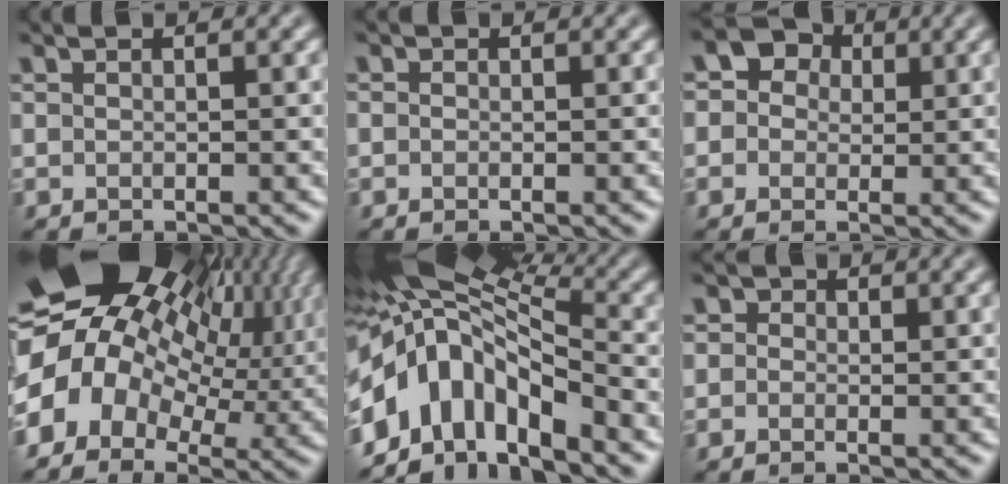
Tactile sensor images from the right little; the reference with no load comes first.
{"total": 0.0}
{"total": 6.6, "force": [2.3, 5.4, 2.9], "torque": [-0.028, 0.033, -0.003]}
{"total": 15.8, "force": [3.3, 11.3, 10.6], "torque": [-0.193, 0.013, 0.068]}
{"total": 10.7, "force": [-3.5, 5.7, 8.4], "torque": [-0.145, 0.005, -0.077]}
{"total": 1.8, "force": [0.6, 1.5, 0.8], "torque": [-0.003, 0.004, -0.019]}